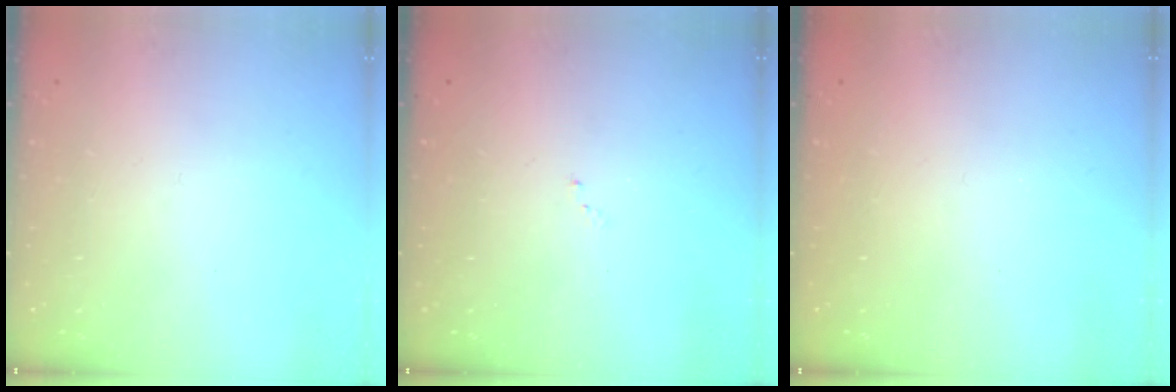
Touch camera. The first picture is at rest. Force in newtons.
{"total": 7.6, "press": 7.5, "slide": 1.0}
{"total": 1.1, "press": 1.0, "slide": 0.1}